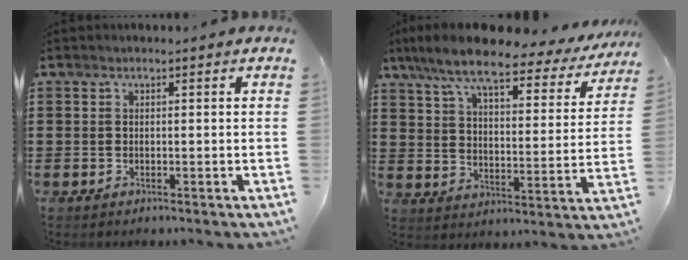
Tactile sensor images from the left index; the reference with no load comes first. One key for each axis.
{"total": 9.6, "fx": 7.9, "fy": 1.5, "fz": 5.3, "tx": -0.132, "ty": -0.036, "tz": 0.133}